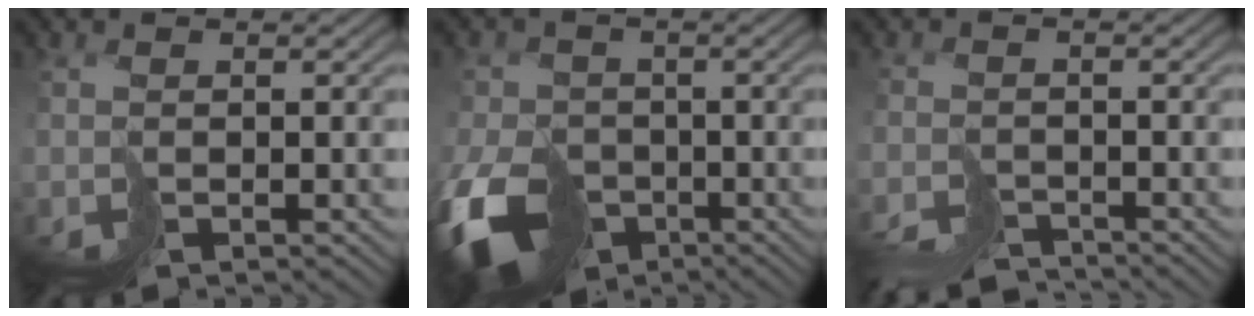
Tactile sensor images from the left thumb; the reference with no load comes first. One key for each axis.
{"total": 11.7, "fx": -5.6, "fy": 8.3, "fz": 6.0, "tx": -0.148, "ty": -0.048, "tz": -0.100}
{"total": 4.2, "fx": -4.1, "fy": 0.7, "fz": 0.5, "tx": -0.003, "ty": -0.008, "tz": -0.077}